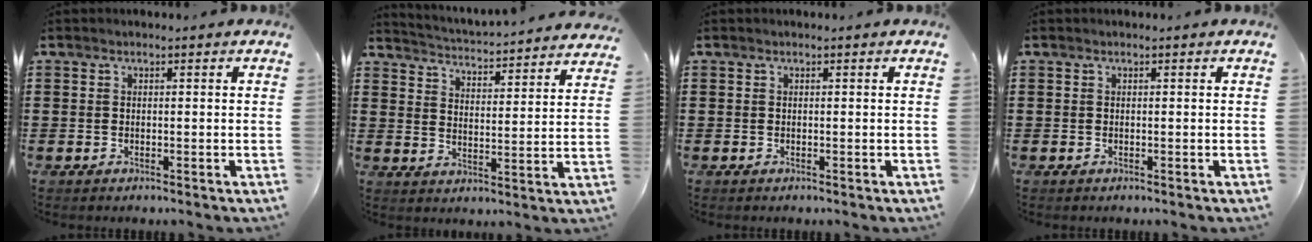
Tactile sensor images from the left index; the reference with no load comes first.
{"total": 3.5, "force": [3.4, -0.8, 0.0], "torque": [-0.023, -0.038, 0.051]}
{"total": 0.0}
{"total": 0.0}